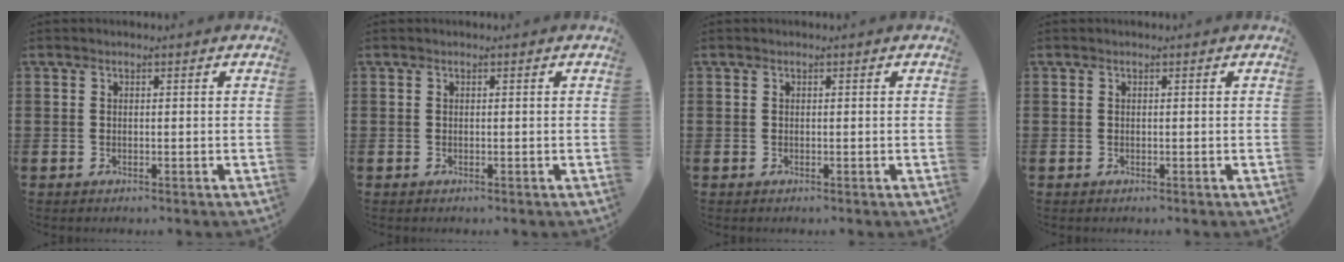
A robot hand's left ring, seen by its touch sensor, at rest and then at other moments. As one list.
[{"total": 0.0}, {"total": 0.0}, {"total": 0.0}]